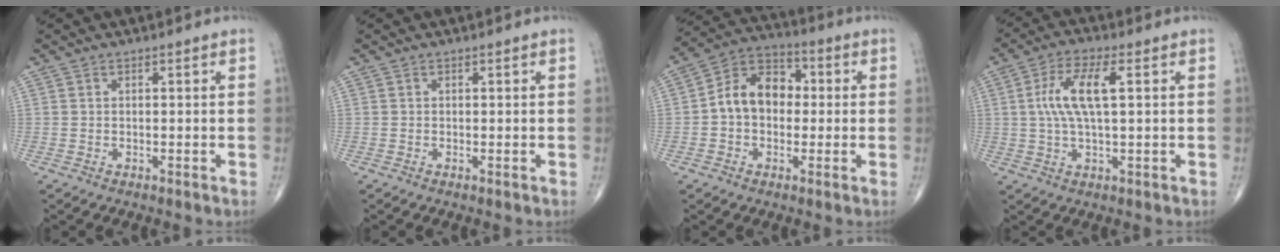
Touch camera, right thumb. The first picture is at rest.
{"total": 0.0}
{"total": 11.0, "force": [0.0, 8.1, 7.4], "torque": [-0.101, 0.034, -0.013]}
{"total": 9.1, "force": [1.6, 2.9, 8.5], "torque": [-0.181, 0.012, 0.030]}